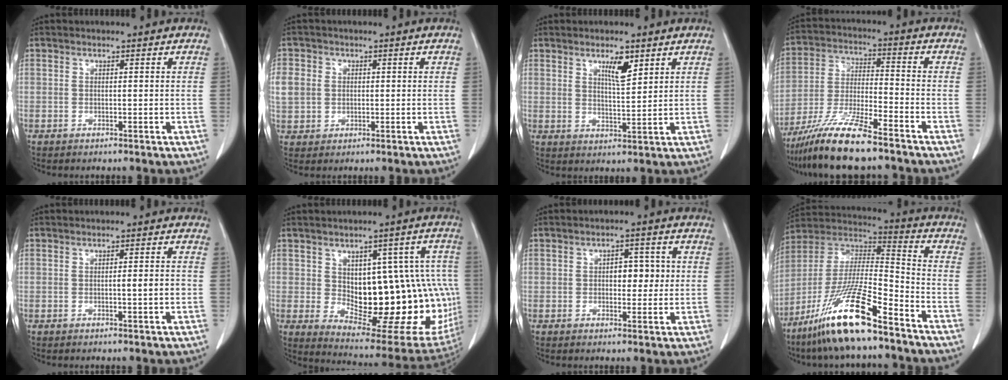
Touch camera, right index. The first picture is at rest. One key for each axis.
{"total": 8.0, "fx": 1.1, "fy": 7.2, "fz": 3.3, "tx": -0.108, "ty": 0.018, "tz": 0.029}
{"total": 4.4, "fx": 2.6, "fy": 0.9, "fz": 3.4, "tx": -0.062, "ty": -0.004, "tz": 0.047}
{"total": 12.0, "fx": -9.3, "fy": 0.7, "fz": 7.5, "tx": -0.150, "ty": -0.025, "tz": -0.174}
{"total": 2.0, "fx": -0.4, "fy": 0.1, "fz": 2.0, "tx": -0.032, "ty": -0.001, "tz": -0.007}
{"total": 21.9, "fx": -0.8, "fy": 9.7, "fz": 19.7, "tx": -0.188, "ty": 0.022, "tz": 0.024}
{"total": 4.4, "fx": 0.4, "fy": 2.3, "fz": 3.7, "tx": -0.049, "ty": 0.011, "tz": 0.007}
{"total": 18.3, "fx": -12.2, "fy": 1.9, "fz": 13.5, "tx": -0.289, "ty": -0.024, "tz": -0.227}